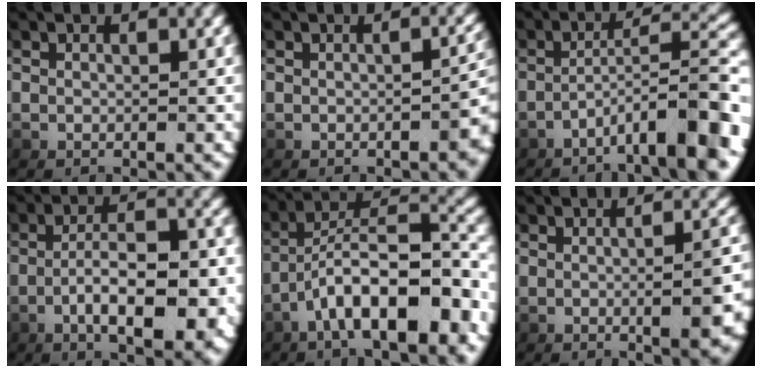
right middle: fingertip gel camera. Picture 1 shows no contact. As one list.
[{"total": 2.3, "force": [-1.0, 0.7, 1.9], "torque": [-0.021, 0.008, -0.018]}, {"total": 6.9, "force": [-3.5, 1.3, 5.8], "torque": [-0.077, 0.015, -0.053]}, {"total": 6.4, "force": [-2.4, 2.0, 5.6], "torque": [-0.083, 0.000, -0.036]}, {"total": 6.5, "force": [-2.1, 2.7, 5.6], "torque": [-0.097, 0.003, -0.028]}, {"total": 5.5, "force": [-1.3, 1.4, 5.1], "torque": [-0.047, 0.009, -0.022]}]